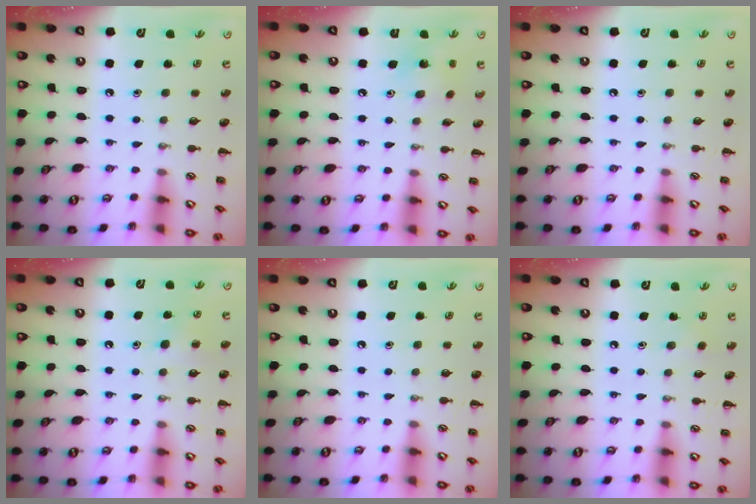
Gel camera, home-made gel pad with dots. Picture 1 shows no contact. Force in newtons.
{"total": 3.5, "press": 3.5, "slide": 0.6}
{"total": 0.0}
{"total": 4.5, "press": 4.3, "slide": 1.4}
{"total": 0.0}
{"total": 1.7, "press": 1.6, "slide": 0.6}